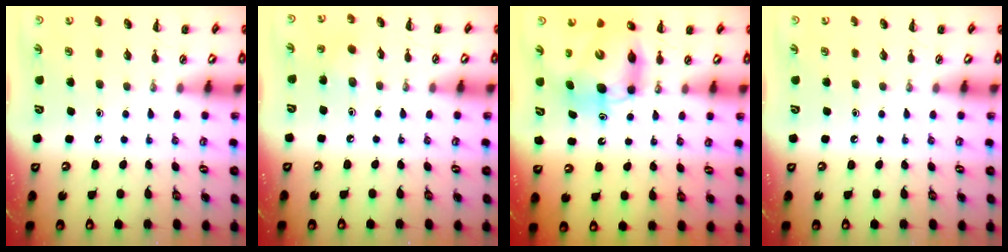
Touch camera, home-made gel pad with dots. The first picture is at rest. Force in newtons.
{"total": 3.8, "press": 3.6, "slide": 1.1}
{"total": 8.9, "press": 8.6, "slide": 2.4}
{"total": 0.0}